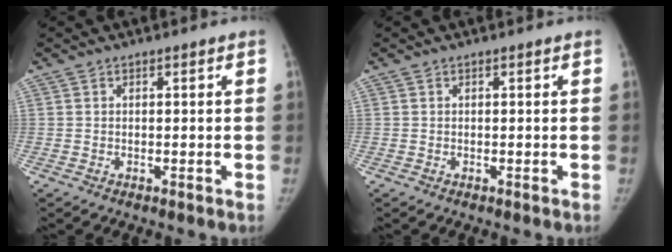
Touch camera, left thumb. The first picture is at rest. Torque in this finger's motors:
{"motor_torque": [0.00, 0.00, 0.21, -0.16, 0.00]}